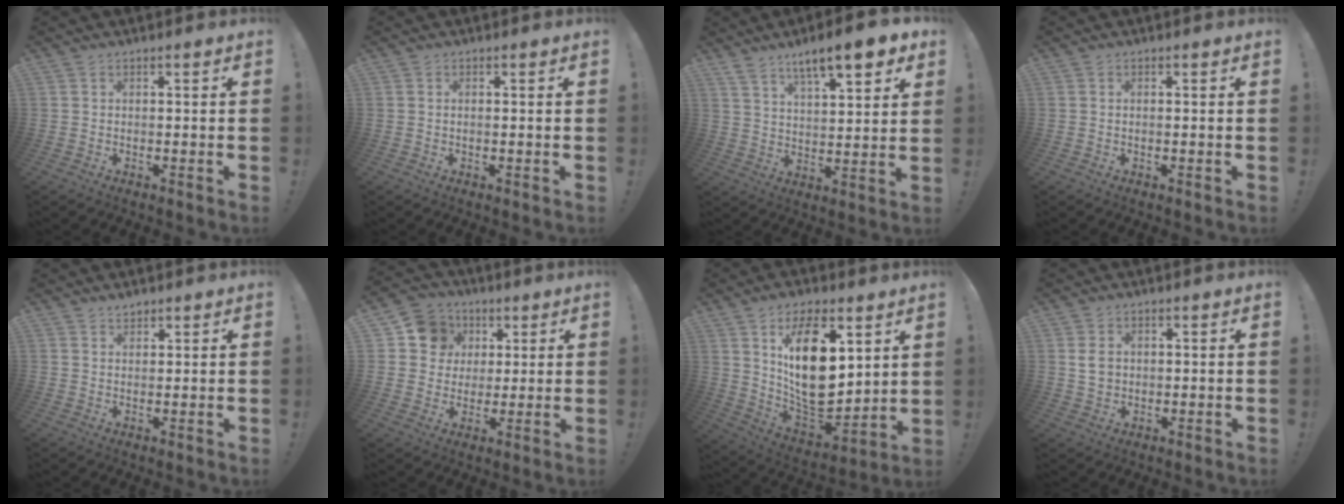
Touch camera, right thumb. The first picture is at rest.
{"total": 0.5, "force": [0.1, 0.3, 0.4], "torque": [-0.009, 0.001, 0.001]}
{"total": 11.8, "force": [8.2, 3.2, 7.9], "torque": [-0.123, -0.044, 0.138]}
{"total": 0.0}
{"total": 2.4, "force": [2.1, 1.1, 0.6], "torque": [-0.005, -0.012, 0.038]}
{"total": 10.8, "force": [3.2, 9.9, 2.8], "torque": [-0.041, -0.007, 0.069]}
{"total": 21.9, "force": [6.8, 11.9, 17.1], "torque": [-0.304, -0.049, 0.125]}
{"total": 4.0, "force": [0.8, 3.2, 2.3], "torque": [-0.028, 0.001, 0.014]}